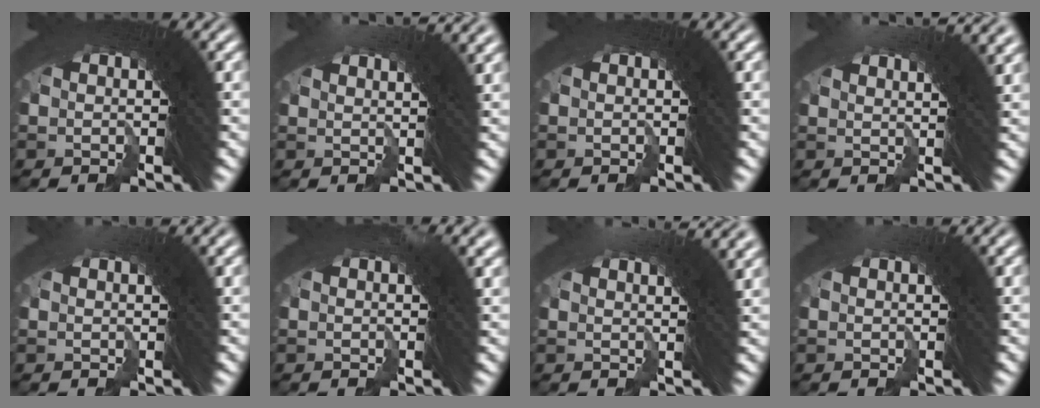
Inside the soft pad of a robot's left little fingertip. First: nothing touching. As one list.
[{"total": 4.1, "force": [3.0, -1.8, 2.1], "torque": [-0.027, 0.027, 0.046]}, {"total": 0.0}, {"total": 4.9, "force": [3.7, -1.3, 3.0], "torque": [-0.038, 0.028, 0.056]}, {"total": 2.3, "force": [0.9, -2.1, 0.1], "torque": [-0.007, 0.013, 0.016]}, {"total": 1.4, "force": [0.6, -0.3, 1.3], "torque": [-0.018, 0.010, 0.005]}, {"total": 4.6, "force": [3.1, -0.9, 3.3], "torque": [-0.041, 0.028, 0.046]}, {"total": 2.1, "force": [0.7, -1.9, -0.2], "torque": [-0.003, 0.010, 0.012]}]